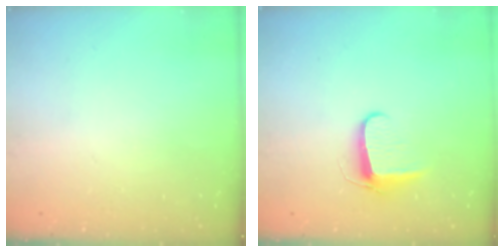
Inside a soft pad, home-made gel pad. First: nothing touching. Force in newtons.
{"total": 7.8, "press": 7.7, "slide": 1.1}